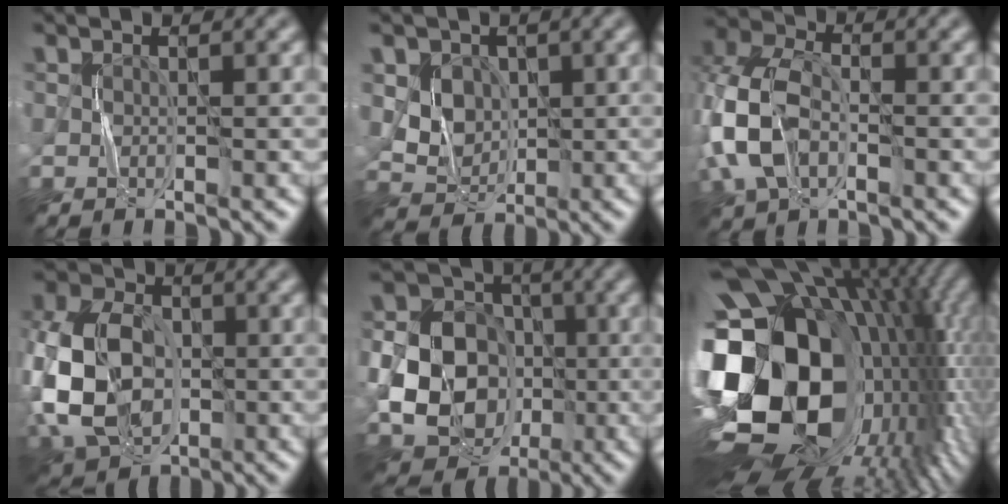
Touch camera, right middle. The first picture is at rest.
{"total": 4.5, "force": [1.3, 3.8, 1.9], "torque": [-0.041, -0.007, 0.037]}
{"total": 8.0, "force": [-1.6, 5.6, 5.4], "torque": [-0.144, 0.001, -0.043]}
{"total": 13.0, "force": [-2.0, 9.2, 8.9], "torque": [-0.195, -0.010, -0.043]}
{"total": 14.0, "force": [-2.4, 12.0, 6.9], "torque": [-0.142, -0.020, -0.049]}
{"total": 21.7, "force": [-1.2, 14.8, 15.8], "torque": [-0.324, -0.039, 0.003]}